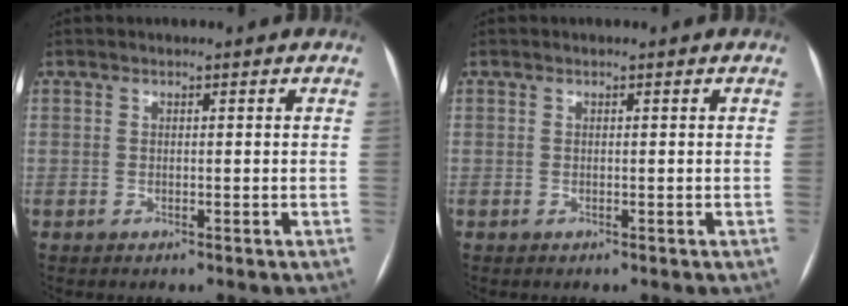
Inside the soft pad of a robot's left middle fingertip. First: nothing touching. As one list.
[{"total": 0.0}]